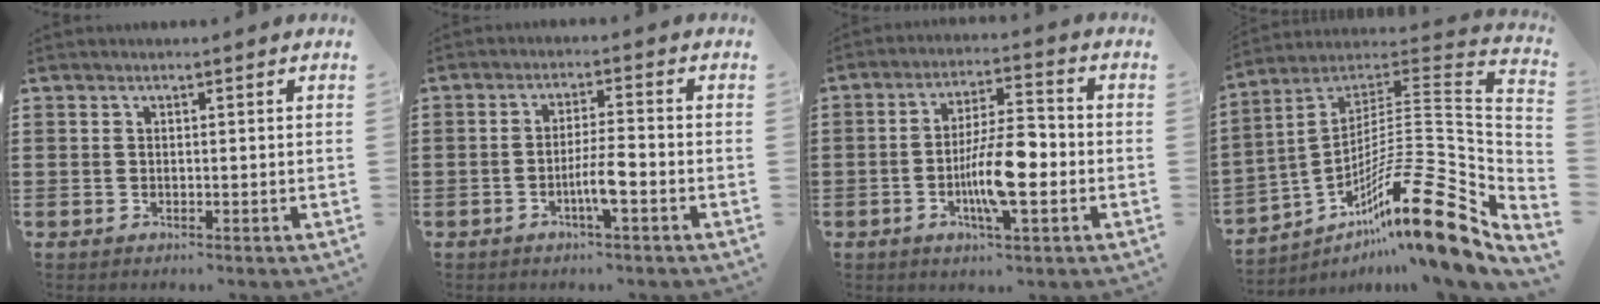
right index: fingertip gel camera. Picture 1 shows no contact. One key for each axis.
{"total": 4.8, "fx": -1.9, "fy": 0.5, "fz": 4.4, "tx": -0.090, "ty": -0.006, "tz": -0.039}
{"total": 9.9, "fx": -2.5, "fy": 2.8, "fz": 9.2, "tx": -0.164, "ty": -0.003, "tz": -0.047}
{"total": 18.8, "fx": -10.1, "fy": 3.0, "fz": 15.6, "tx": -0.252, "ty": 0.008, "tz": -0.178}